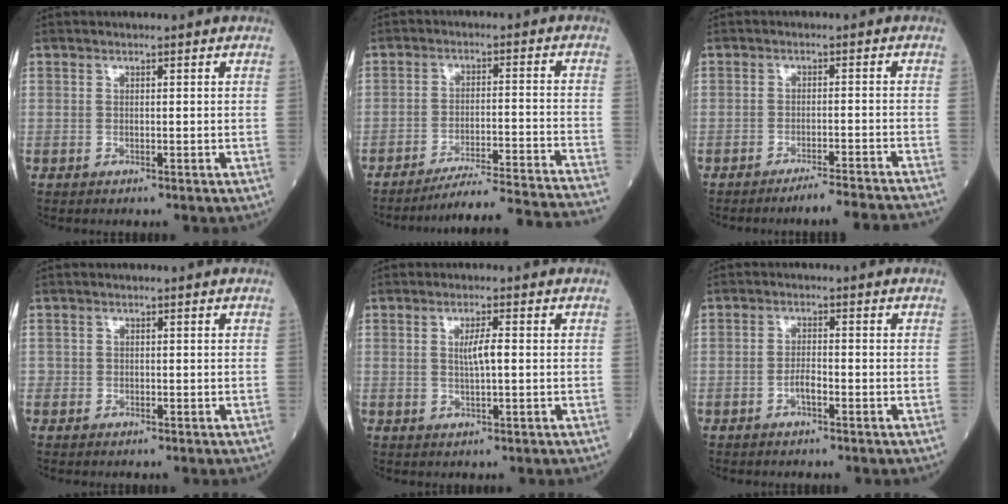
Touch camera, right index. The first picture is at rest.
{"total": 20.6, "force": [-19.5, -2.4, 6.1], "torque": [-0.042, -0.028, -0.263]}
{"total": 9.5, "force": [-9.0, -1.4, 2.9], "torque": [-0.008, -0.016, -0.122]}
{"total": 0.7, "force": [-0.1, 0.7, 0.0], "torque": [0.005, 0.005, -0.004]}
{"total": 2.9, "force": [0.3, 0.2, 2.9], "torque": [-0.054, -0.001, 0.005]}
{"total": 2.1, "force": [-1.0, 0.6, 1.7], "torque": [-0.028, 0.004, -0.018]}